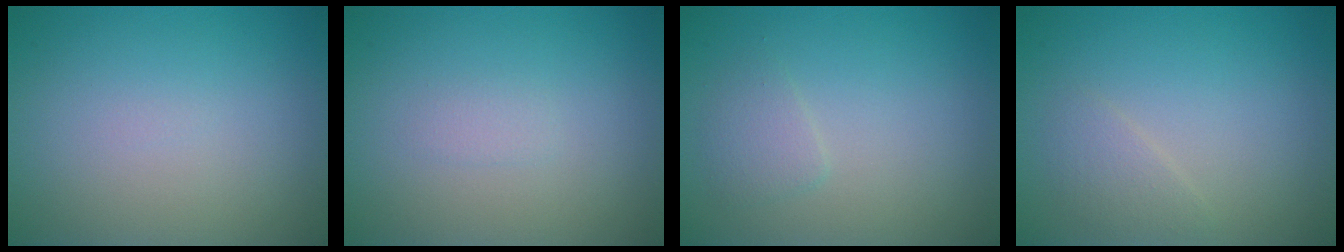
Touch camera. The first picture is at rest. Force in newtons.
{"total": 0.7, "press": 0.6, "slide": 0.2}
{"total": 1.3, "press": 1.3, "slide": 0.1}
{"total": 1.3, "press": 1.3, "slide": 0.1}